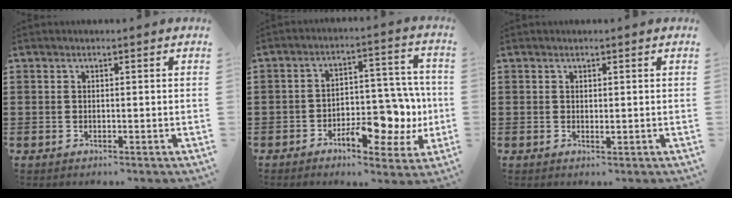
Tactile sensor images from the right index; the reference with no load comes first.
{"total": 9.0, "force": [-3.3, 5.1, 6.6], "torque": [-0.073, 0.008, -0.055]}
{"total": 0.6, "force": [0.1, 0.1, 0.6], "torque": [-0.011, -0.001, 0.001]}